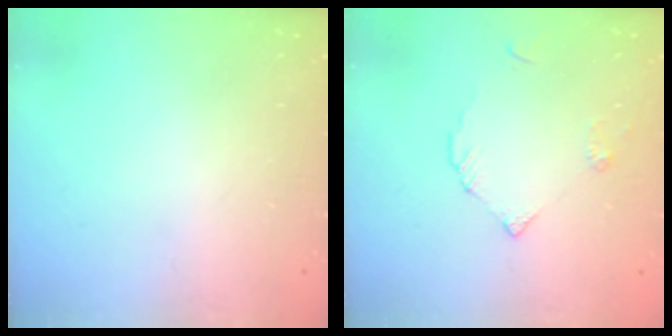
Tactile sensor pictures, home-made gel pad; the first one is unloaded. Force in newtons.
{"total": 3.7, "press": 3.7, "slide": 0.3}